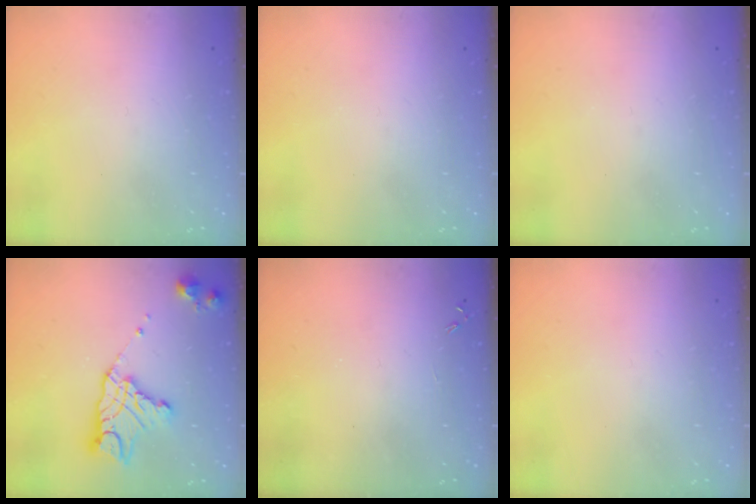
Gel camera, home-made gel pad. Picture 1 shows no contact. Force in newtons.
{"total": 0.0}
{"total": 0.0}
{"total": 14.3, "press": 14.3, "slide": 1.1}
{"total": 0.0}
{"total": 0.0}